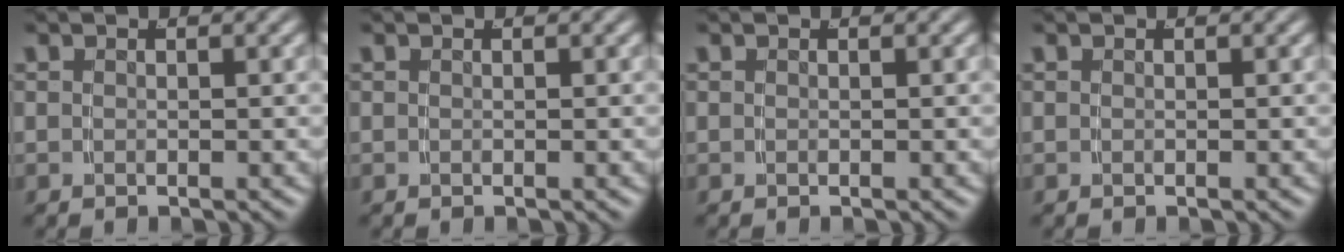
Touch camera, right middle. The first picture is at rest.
{"total": 0.0}
{"total": 0.0}
{"total": 0.0}